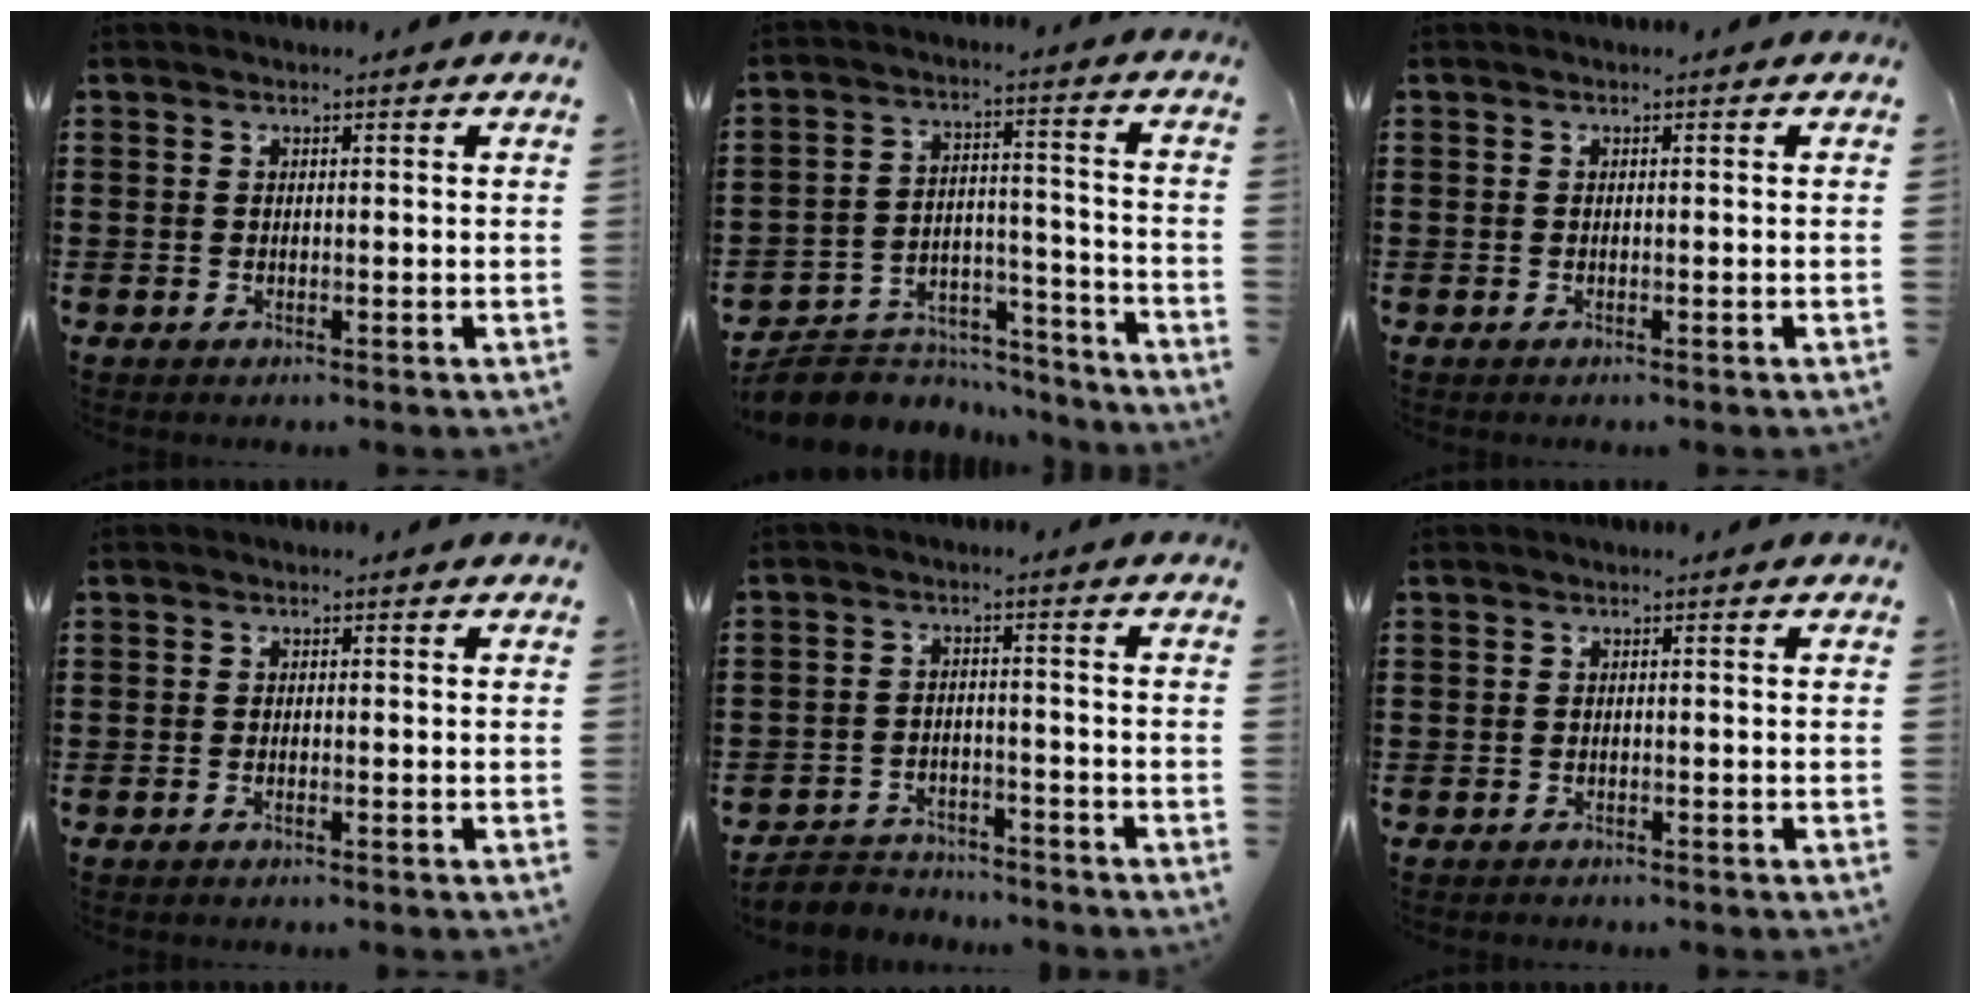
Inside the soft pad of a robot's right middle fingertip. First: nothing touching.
{"total": 7.0, "force": [-6.5, 2.3, 1.1], "torque": [-0.025, 0.019, -0.127]}
{"total": 0.0}
{"total": 0.6, "force": [-0.4, 0.1, 0.4], "torque": [-0.009, -0.003, -0.007]}
{"total": 3.6, "force": [-3.5, 0.9, -0.2], "torque": [-0.004, 0.000, -0.075]}
{"total": 0.7, "force": [-0.6, 0.4, -0.1], "torque": [0.001, 0.003, -0.014]}